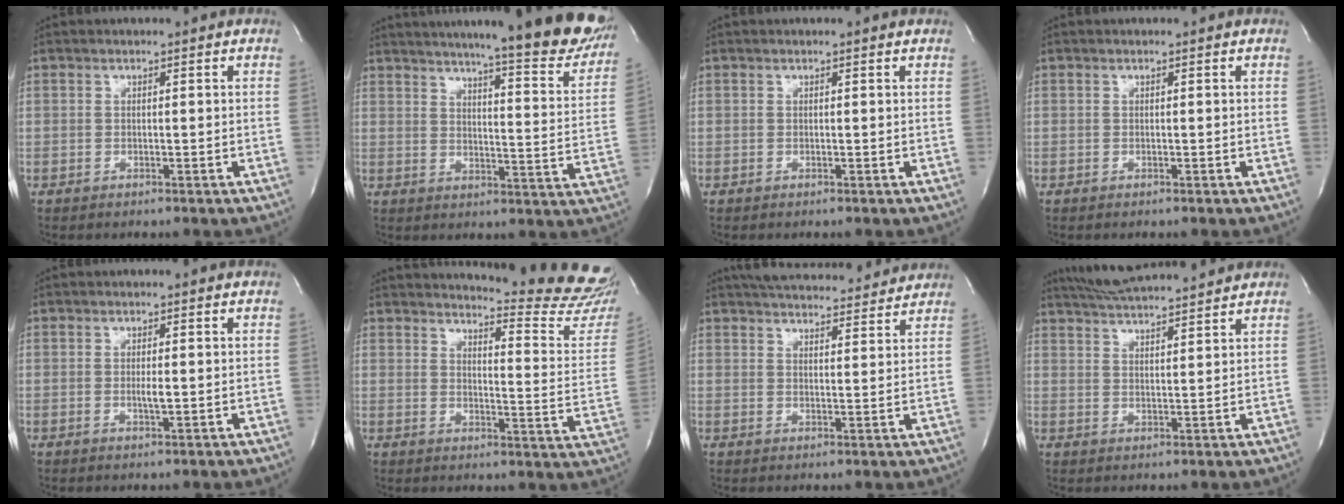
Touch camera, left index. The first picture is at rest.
{"total": 25.1, "force": [20.8, 2.6, 13.7], "torque": [-0.193, -0.053, 0.248]}
{"total": 0.0}
{"total": 0.0}
{"total": 1.6, "force": [-0.3, 0.2, 1.6], "torque": [-0.032, -0.006, -0.006]}
{"total": 19.3, "force": [18.6, -0.4, 4.9], "torque": [-0.071, -0.150, 0.203]}
{"total": 16.0, "force": [15.0, 3.0, 4.7], "torque": [-0.066, 0.024, 0.201]}
{"total": 12.9, "force": [11.9, 1.0, 5.0], "torque": [-0.094, 0.022, 0.182]}